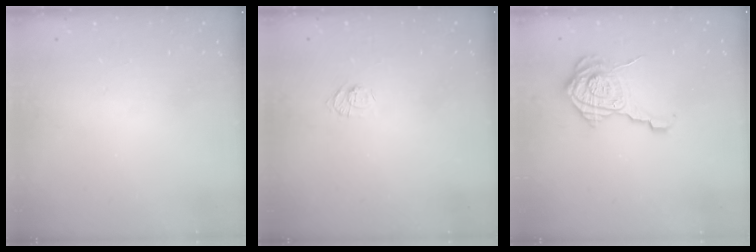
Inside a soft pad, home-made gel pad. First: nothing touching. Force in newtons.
{"total": 4.7, "press": 4.7, "slide": 0.5}
{"total": 14.0, "press": 14.0, "slide": 1.0}